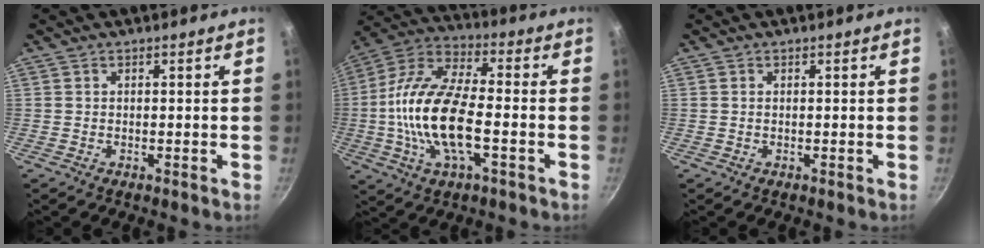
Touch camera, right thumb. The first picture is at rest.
{"total": 18.1, "force": [-3.0, 7.7, 16.2], "torque": [-0.310, 0.030, -0.076]}
{"total": 0.0}